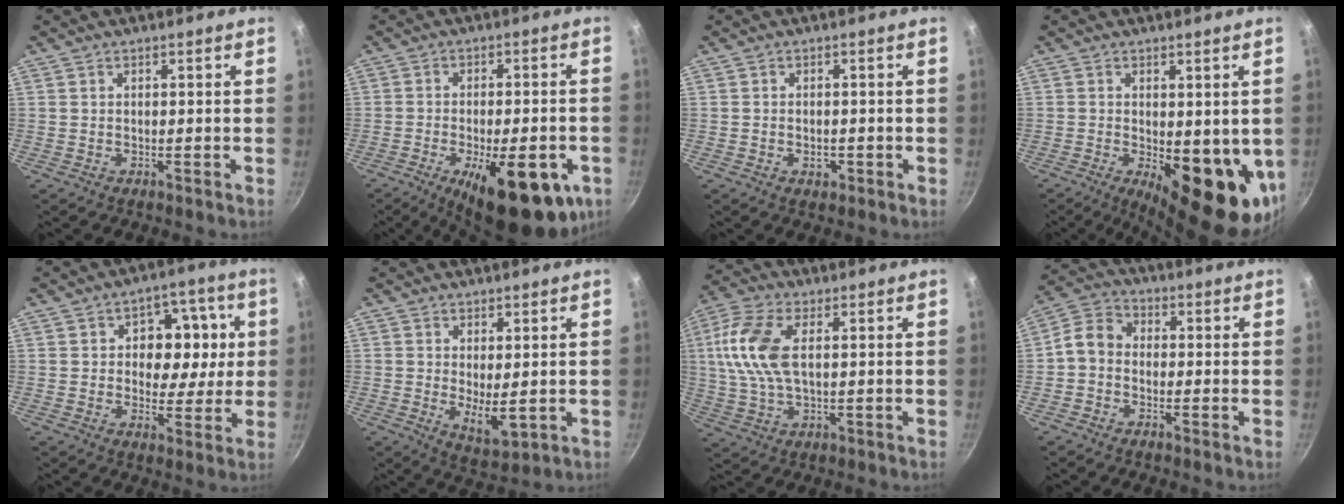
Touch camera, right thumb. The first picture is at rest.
{"total": 18.4, "force": [-7.7, 7.0, 15.2], "torque": [-0.181, 0.012, -0.101]}
{"total": 2.3, "force": [-0.8, 1.5, 1.5], "torque": [-0.017, 0.006, -0.010]}
{"total": 16.1, "force": [-2.4, 6.7, 14.4], "torque": [-0.160, -0.031, -0.019]}
{"total": 10.8, "force": [1.5, 8.3, 6.7], "torque": [-0.047, 0.003, 0.014]}
{"total": 6.2, "force": [0.2, 2.7, 5.6], "torque": [-0.083, -0.023, 0.015]}
{"total": 11.8, "force": [2.1, 6.0, 9.9], "torque": [-0.206, 0.013, 0.032]}
{"total": 5.8, "force": [-1.2, 4.6, 3.3], "torque": [-0.052, 0.026, -0.043]}